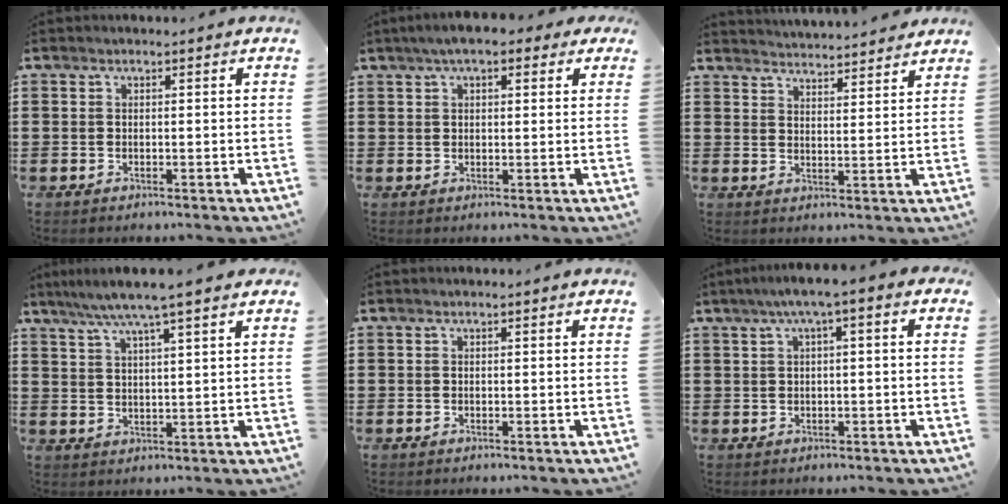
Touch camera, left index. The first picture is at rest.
{"total": 4.5, "force": [3.1, 1.6, 2.8], "torque": [-0.065, 0.009, 0.054]}
{"total": 3.7, "force": [3.7, -0.3, -0.3], "torque": [-0.008, -0.022, 0.066]}
{"total": 5.8, "force": [4.4, -0.2, 3.7], "torque": [-0.085, -0.013, 0.075]}
{"total": 0.0}
{"total": 2.9, "force": [-0.1, 0.2, 2.9], "torque": [-0.052, 0.003, -0.006]}